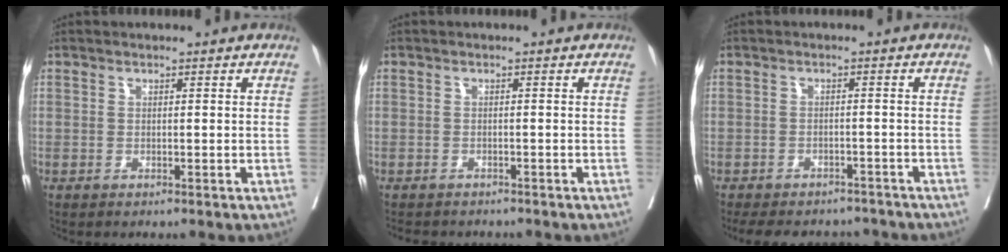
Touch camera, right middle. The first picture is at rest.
{"total": 5.3, "force": [-4.8, 1.8, 1.5], "torque": [-0.016, -0.002, -0.063]}
{"total": 11.5, "force": [-10.1, 4.4, 3.0], "torque": [-0.050, 0.008, -0.124]}